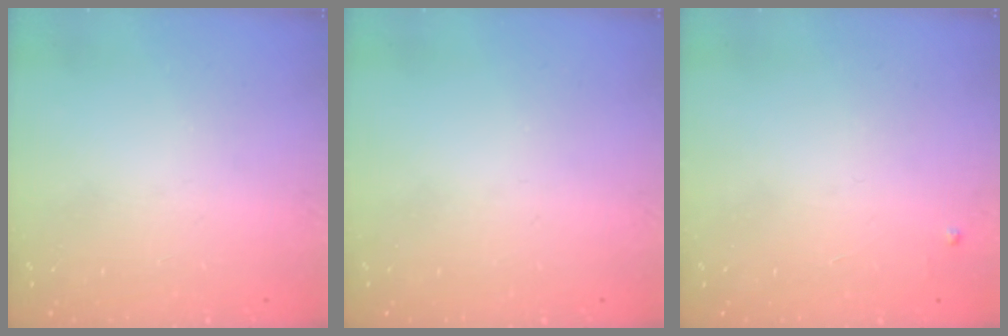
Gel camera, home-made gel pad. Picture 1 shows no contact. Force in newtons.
{"total": 0.0}
{"total": 2.4, "press": 2.4, "slide": 0.4}